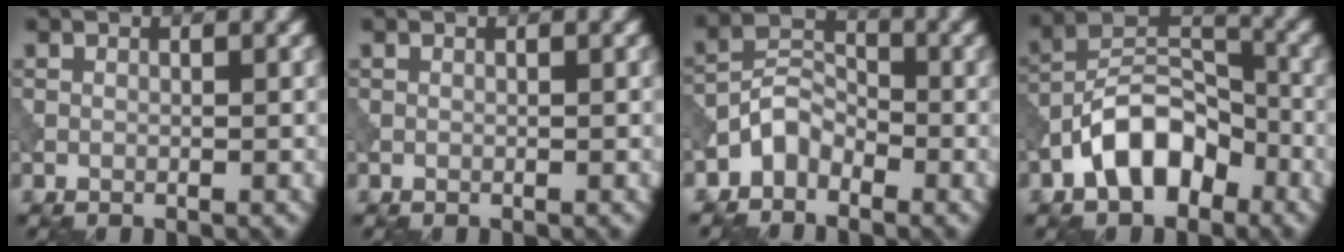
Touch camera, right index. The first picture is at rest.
{"total": 0.0}
{"total": 3.0, "force": [-2.1, 1.8, 1.2], "torque": [-0.016, 0.015, -0.050]}
{"total": 7.2, "force": [-4.0, 4.1, 4.5], "torque": [-0.067, 0.015, -0.083]}